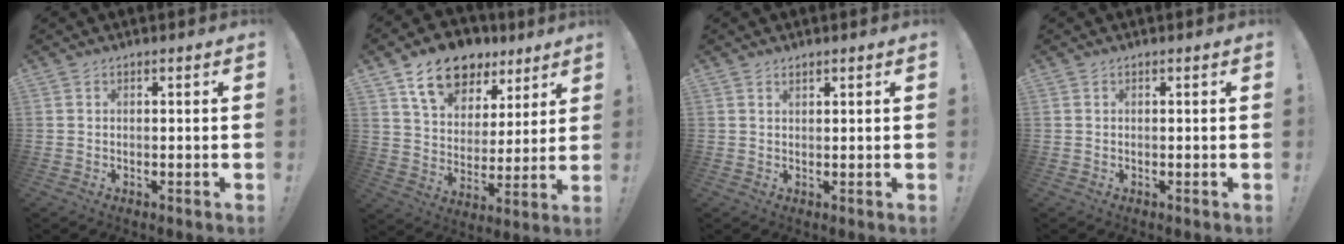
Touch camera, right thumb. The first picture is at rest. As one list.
[{"total": 14.9, "force": [9.8, 9.2, 6.5], "torque": [-0.106, -0.056, 0.179]}, {"total": 0.9, "force": [0.7, 0.3, 0.3], "torque": [-0.002, -0.002, 0.013]}, {"total": 0.0}]